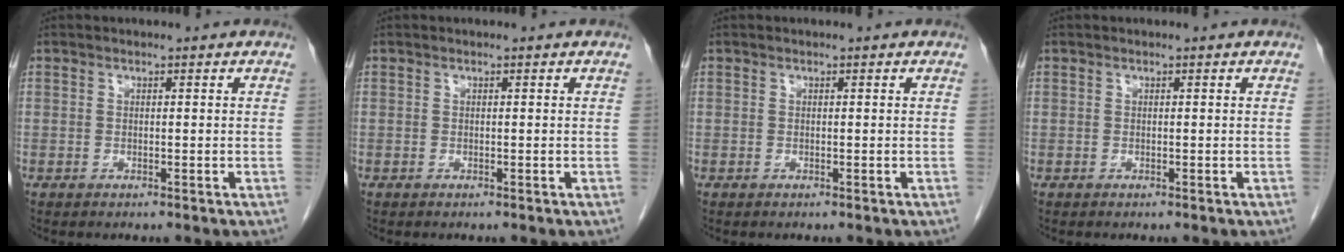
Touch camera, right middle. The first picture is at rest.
{"total": 0.0}
{"total": 0.0}
{"total": 0.0}